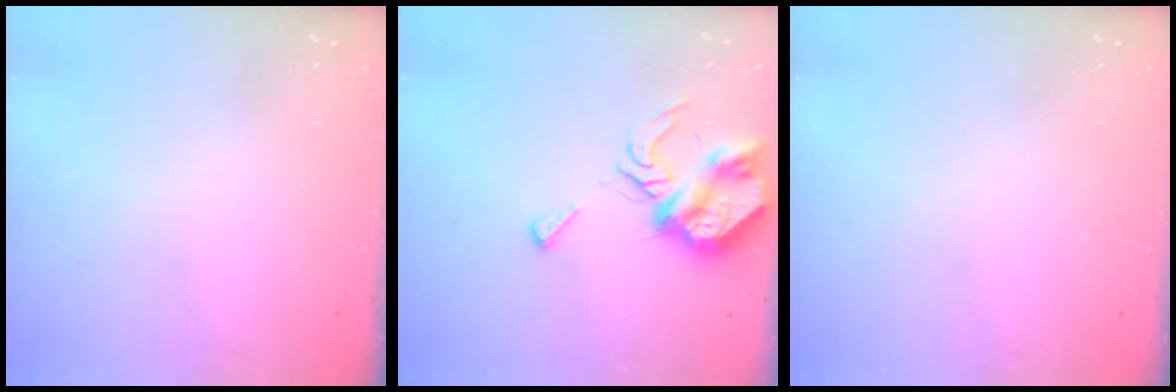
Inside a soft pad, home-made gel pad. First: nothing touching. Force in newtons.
{"total": 8.8, "press": 8.8, "slide": 1.0}
{"total": 0.0}